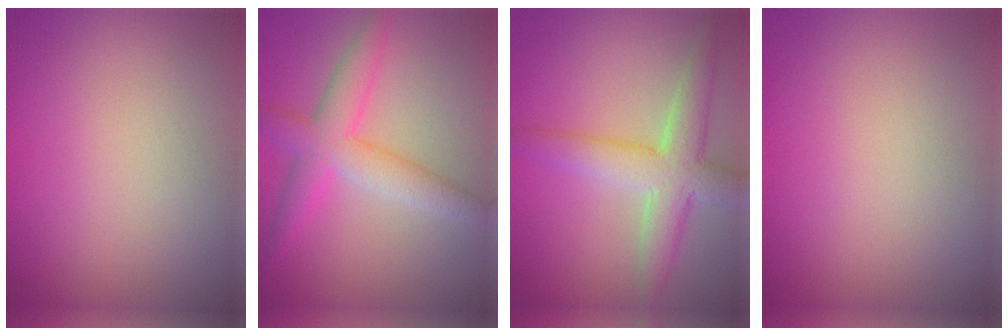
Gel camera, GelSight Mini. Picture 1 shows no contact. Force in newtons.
{"total": 5.0, "press": 5.0, "slide": 0.1}
{"total": 5.6, "press": 5.6, "slide": 0.6}
{"total": 0.0}